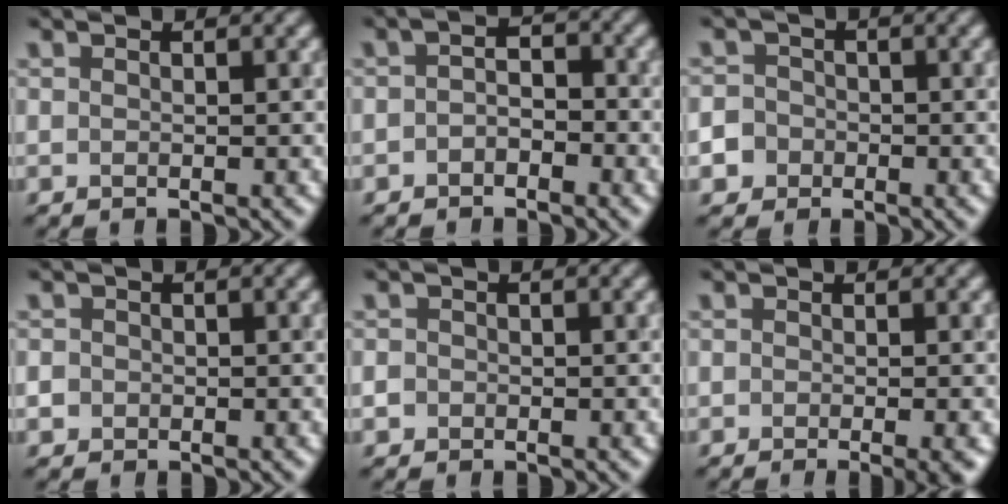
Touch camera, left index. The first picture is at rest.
{"total": 2.1, "force": [-1.0, 1.4, 1.2], "torque": [-0.021, 0.006, -0.024]}
{"total": 4.9, "force": [-2.1, 4.4, 0.9], "torque": [-0.002, -0.002, -0.059]}
{"total": 1.7, "force": [-0.4, 1.6, 0.5], "torque": [0.002, 0.002, -0.010]}
{"total": 1.3, "force": [-0.4, 1.2, 0.3], "torque": [0.003, -0.001, -0.007]}
{"total": 2.8, "force": [-1.3, 0.7, 2.4], "torque": [-0.028, -0.010, -0.013]}